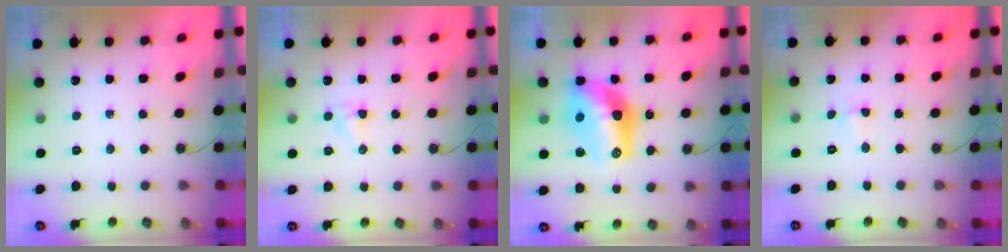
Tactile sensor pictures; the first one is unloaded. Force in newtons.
{"total": 2.5, "press": 2.5, "slide": 0.3}
{"total": 14.0, "press": 13.9, "slide": 1.7}
{"total": 2.7, "press": 2.0, "slide": 1.8}